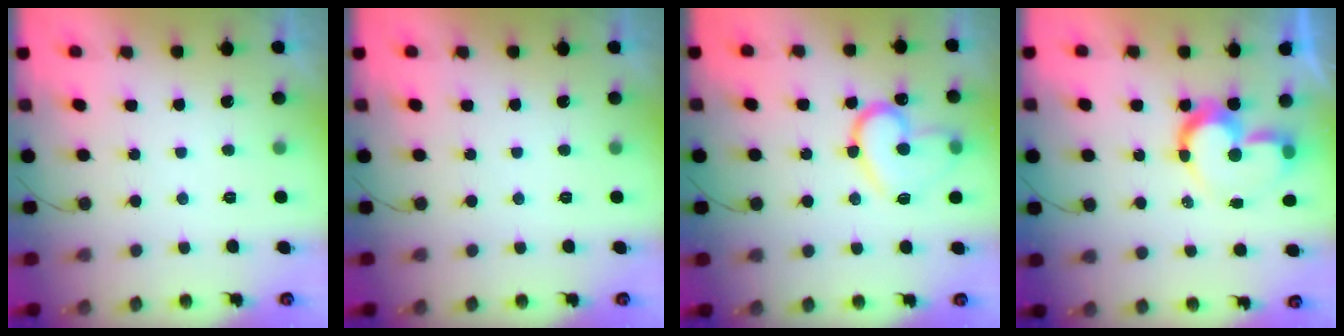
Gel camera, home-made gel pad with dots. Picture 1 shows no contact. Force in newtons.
{"total": 0.0}
{"total": 15.5, "press": 15.4, "slide": 1.3}
{"total": 11.0, "press": 10.9, "slide": 1.4}